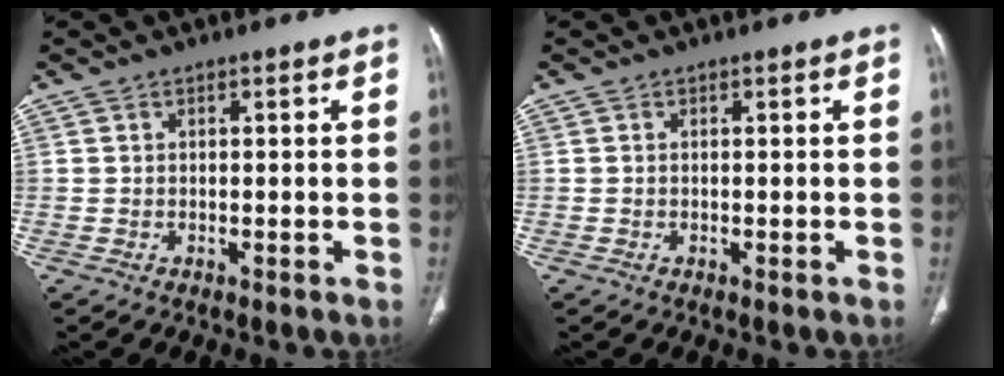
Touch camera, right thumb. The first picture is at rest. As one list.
[{"total": 0.0}]